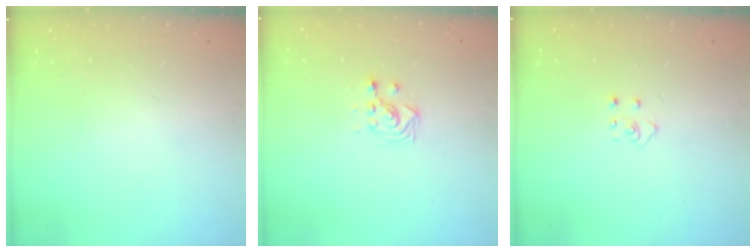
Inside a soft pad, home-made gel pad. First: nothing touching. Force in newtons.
{"total": 3.2, "press": 3.2, "slide": 0.5}
{"total": 2.8, "press": 2.8, "slide": 0.3}